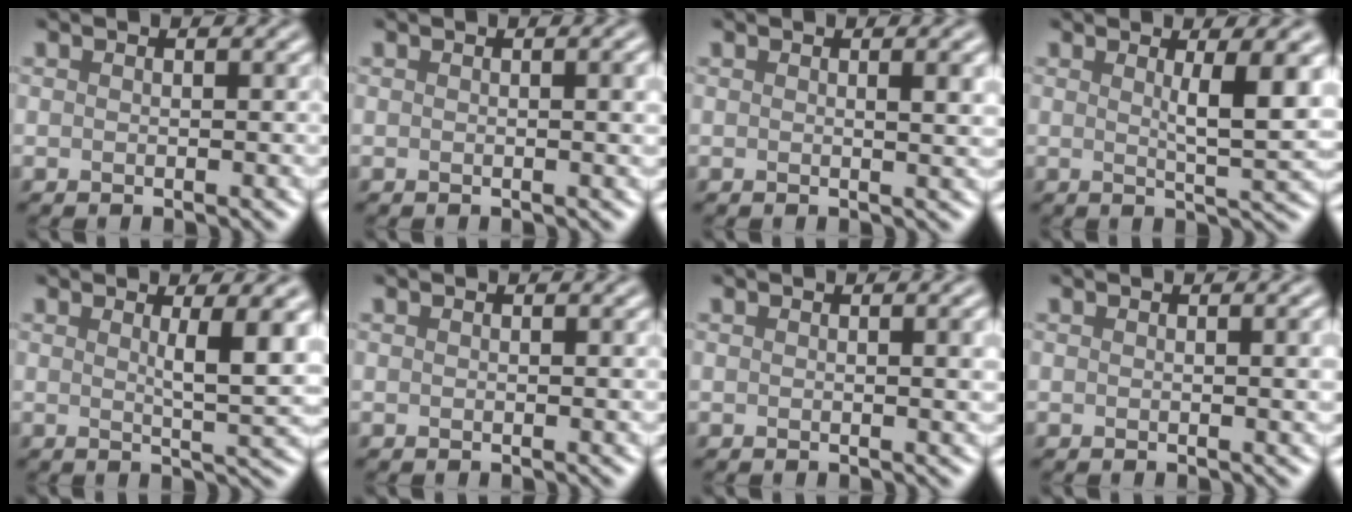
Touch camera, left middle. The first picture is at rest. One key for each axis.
{"total": 1.5, "fx": 0.0, "fy": 0.3, "fz": 1.5, "tx": -0.011, "ty": 0.008, "tz": 0.003}
{"total": 2.4, "fx": 0.5, "fy": 0.6, "fz": 2.2, "tx": -0.014, "ty": 0.008, "tz": 0.010}
{"total": 4.5, "fx": 1.1, "fy": 0.7, "fz": 4.3, "tx": -0.056, "ty": -0.002, "tz": 0.022}
{"total": 4.2, "fx": 1.0, "fy": 0.7, "fz": 4.0, "tx": -0.050, "ty": -0.001, "tz": 0.021}
{"total": 0.0}
{"total": 1.8, "fx": 0.1, "fy": 0.4, "fz": 1.8, "tx": -0.012, "ty": 0.008, "tz": 0.003}
{"total": 1.8, "fx": 0.0, "fy": 0.4, "fz": 1.8, "tx": -0.011, "ty": 0.008, "tz": 0.001}